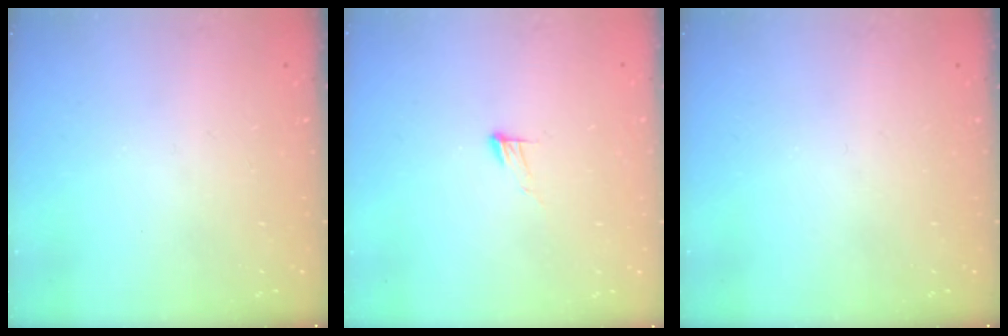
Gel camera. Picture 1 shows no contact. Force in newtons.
{"total": 4.2, "press": 4.2, "slide": 0.4}
{"total": 0.0}